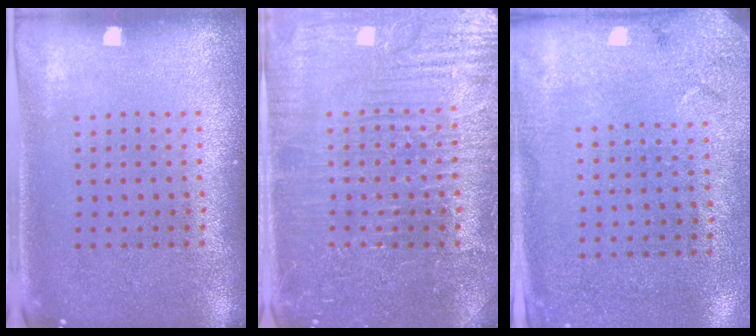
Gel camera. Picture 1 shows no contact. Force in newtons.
{"total": 4.7, "press": 4.6, "slide": 1.1}
{"total": 2.7, "press": 2.2, "slide": 1.6}